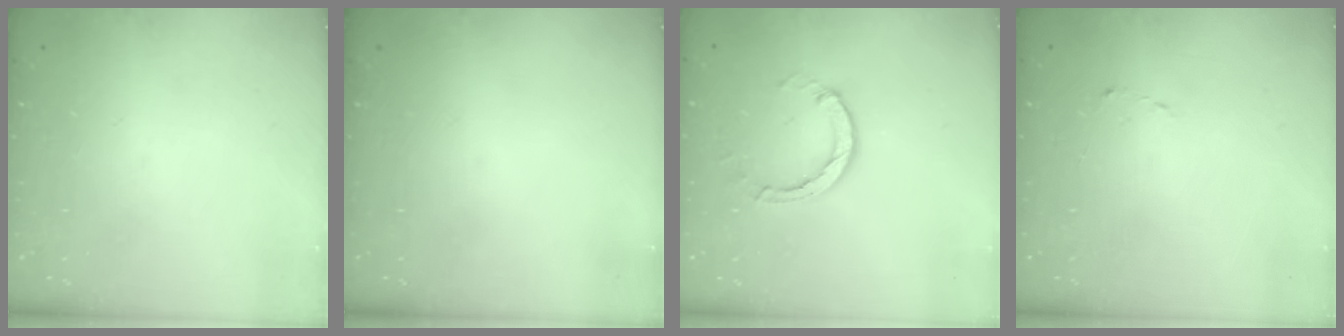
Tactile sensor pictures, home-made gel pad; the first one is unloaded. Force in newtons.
{"total": 0.0}
{"total": 3.5, "press": 3.5, "slide": 0.4}
{"total": 1.5, "press": 1.5, "slide": 0.2}